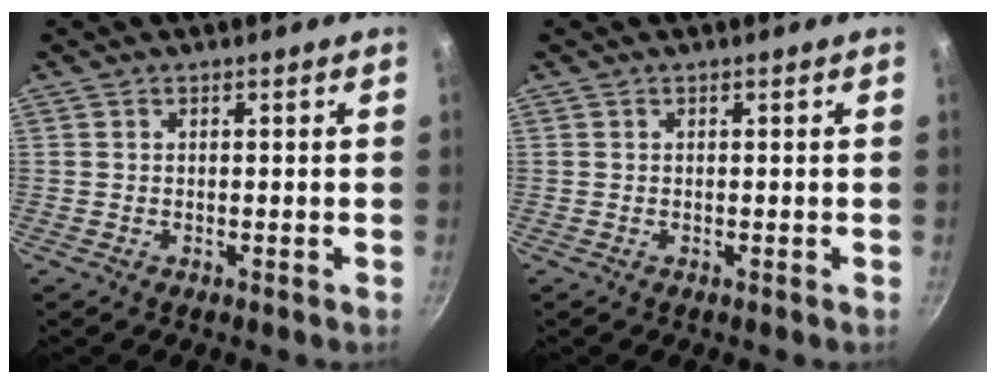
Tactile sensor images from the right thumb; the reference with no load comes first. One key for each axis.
{"total": 0.0}